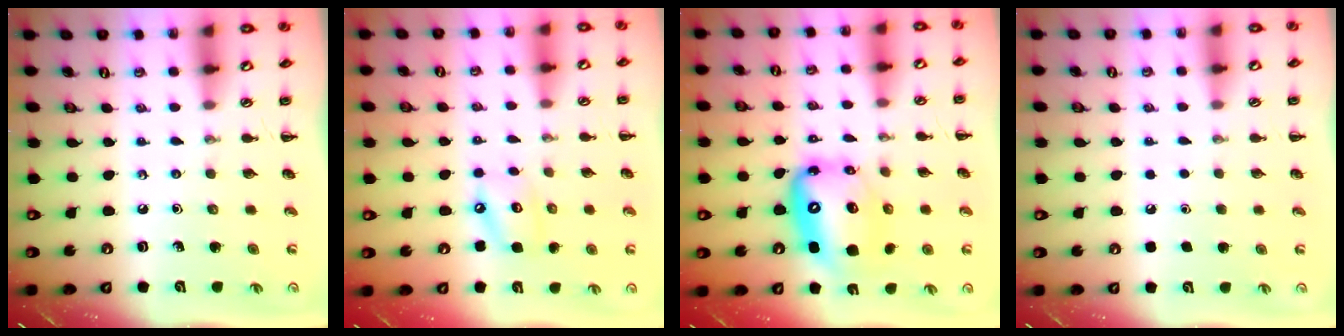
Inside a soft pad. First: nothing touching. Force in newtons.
{"total": 7.6, "press": 7.5, "slide": 0.9}
{"total": 14.1, "press": 13.6, "slide": 3.7}
{"total": 1.8, "press": 1.8, "slide": 0.1}